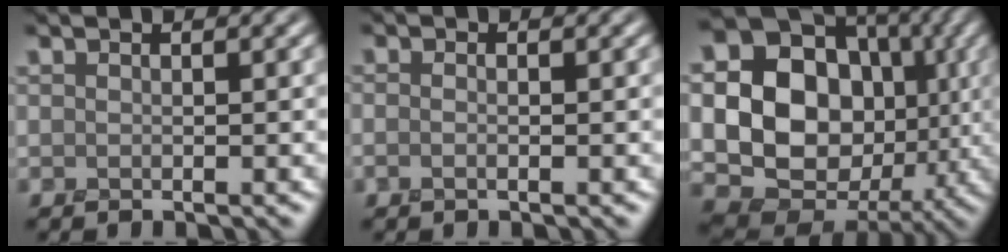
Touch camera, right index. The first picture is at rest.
{"total": 0.5, "force": [-0.5, -0.1, 0.1], "torque": [0.000, -0.004, -0.011]}
{"total": 19.6, "force": [0.3, 16.5, 10.6], "torque": [-0.212, 0.008, -0.007]}